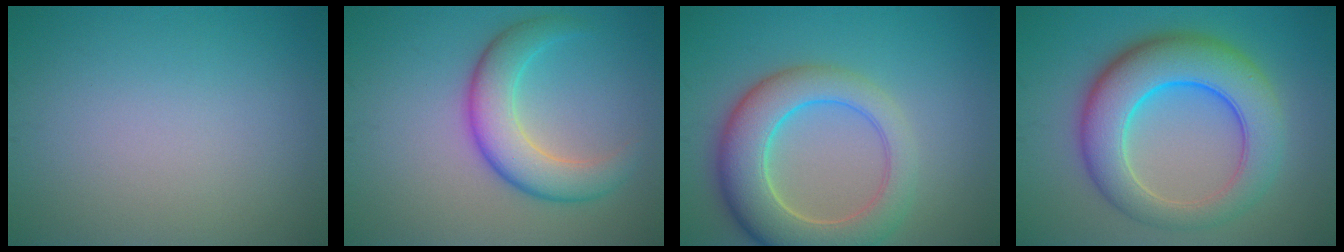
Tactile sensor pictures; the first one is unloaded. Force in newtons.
{"total": 5.6, "press": 5.6, "slide": 0.1}
{"total": 8.0, "press": 7.9, "slide": 0.8}
{"total": 9.4, "press": 9.4, "slide": 0.1}